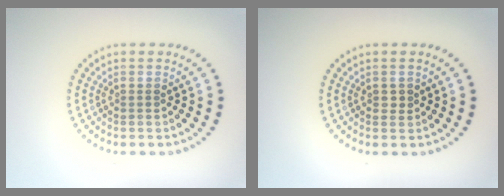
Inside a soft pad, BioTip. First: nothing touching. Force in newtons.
{"total": 0.8, "press": 0.8, "slide": 0.1}